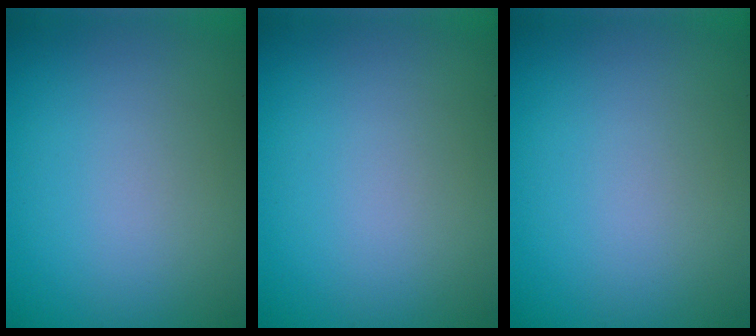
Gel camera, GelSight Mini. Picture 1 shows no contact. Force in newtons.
{"total": 0.0}
{"total": 0.0}